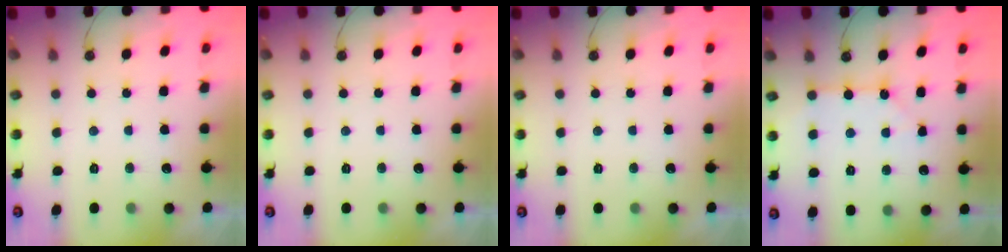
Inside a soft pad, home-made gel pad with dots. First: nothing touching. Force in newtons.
{"total": 0.0}
{"total": 0.0}
{"total": 2.3, "press": 2.3, "slide": 0.3}